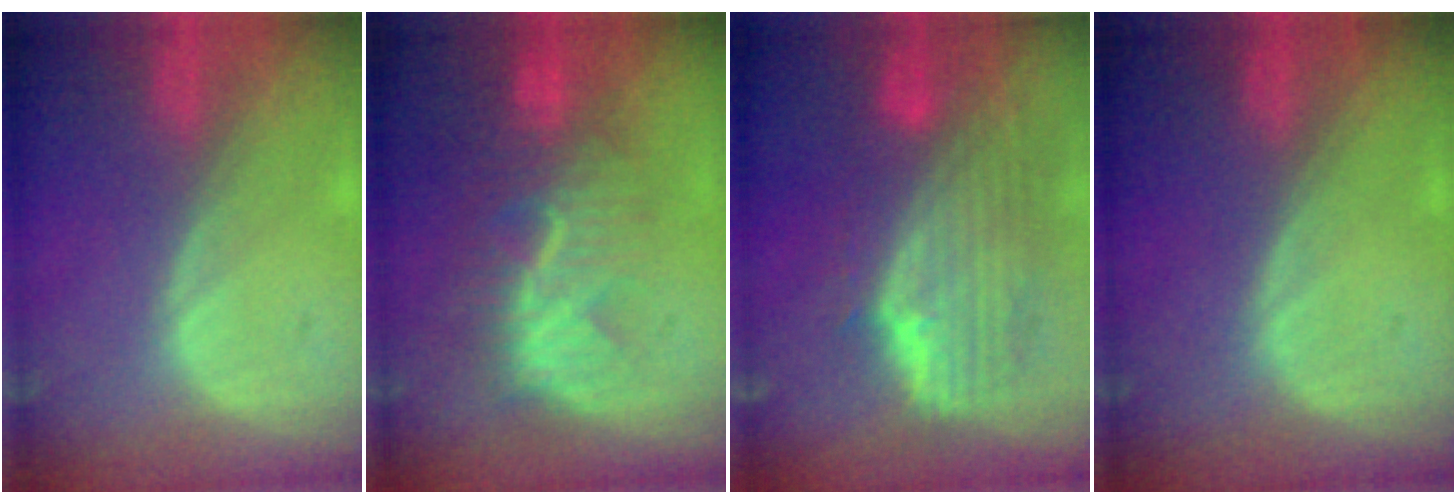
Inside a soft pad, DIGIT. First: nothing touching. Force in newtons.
{"total": 9.0, "press": 8.3, "slide": 3.4}
{"total": 9.9, "press": 8.8, "slide": 4.5}
{"total": 0.0}